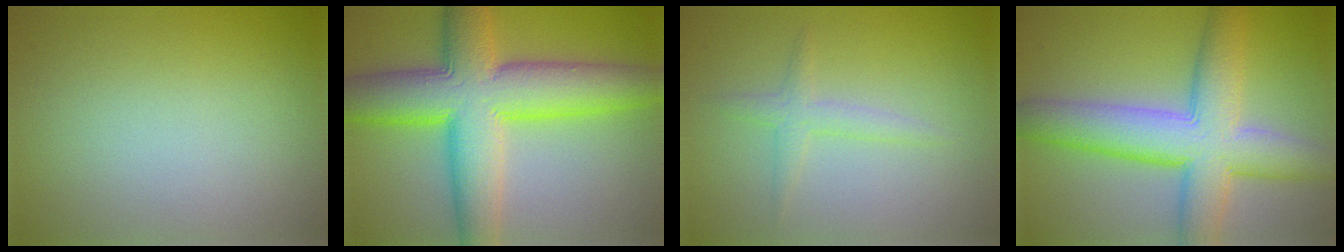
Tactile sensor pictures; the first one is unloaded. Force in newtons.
{"total": 11.6, "press": 11.6, "slide": 0.2}
{"total": 1.7, "press": 1.7, "slide": 0.1}
{"total": 9.2, "press": 9.2, "slide": 0.3}